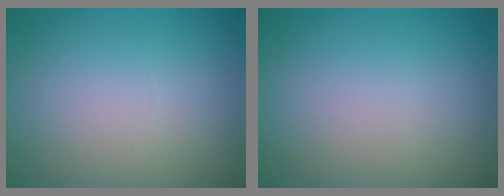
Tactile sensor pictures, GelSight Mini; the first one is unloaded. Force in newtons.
{"total": 0.0}